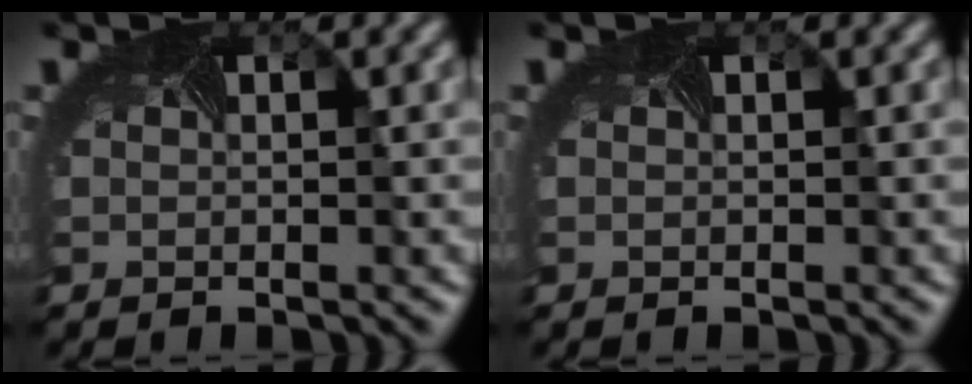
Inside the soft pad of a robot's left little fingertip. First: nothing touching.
{"total": 0.0}